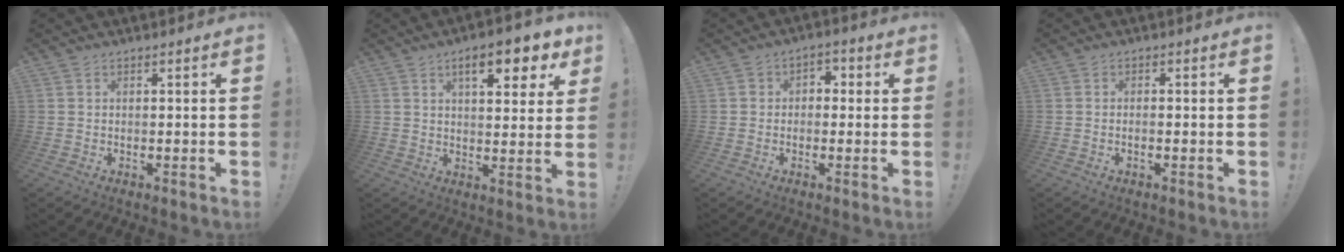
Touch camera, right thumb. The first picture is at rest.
{"total": 10.6, "force": [5.5, 3.7, 8.3], "torque": [-0.116, -0.018, 0.090]}
{"total": 3.7, "force": [-1.5, 3.1, 1.4], "torque": [-0.017, 0.017, -0.028]}
{"total": 1.2, "force": [-0.6, 0.1, 1.0], "torque": [-0.017, 0.000, -0.011]}